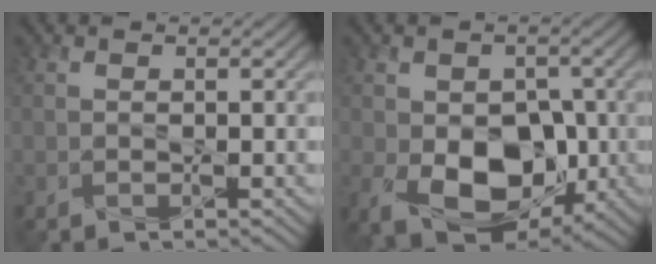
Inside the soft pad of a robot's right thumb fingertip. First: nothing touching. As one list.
[{"total": 10.9, "force": [-2.1, 7.6, 7.5], "torque": [-0.130, -0.033, -0.030]}]